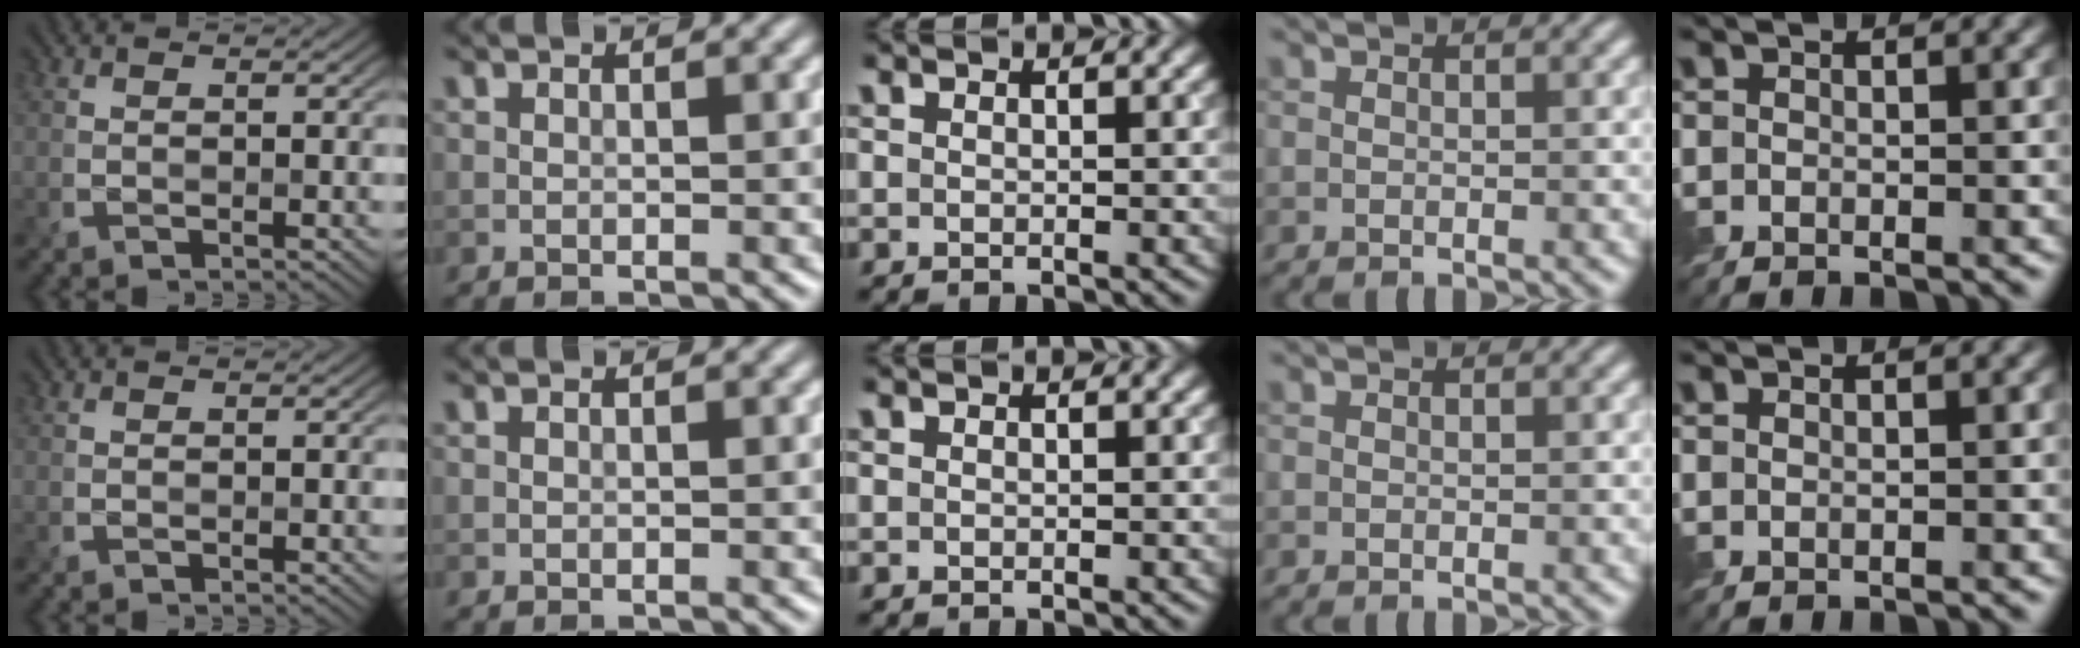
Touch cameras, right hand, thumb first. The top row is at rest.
{"little": {"total": 0.7, "force": [0.7, -0.1, -0.1], "torque": [0.003, 0.004, 0.015]}}